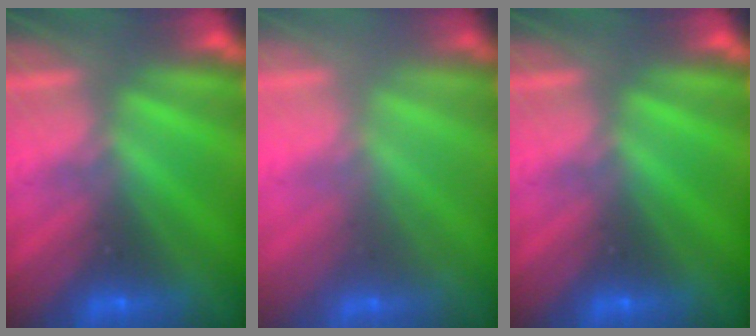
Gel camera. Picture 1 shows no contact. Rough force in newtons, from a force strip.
{"total": 2.2}
{"total": 0.0}